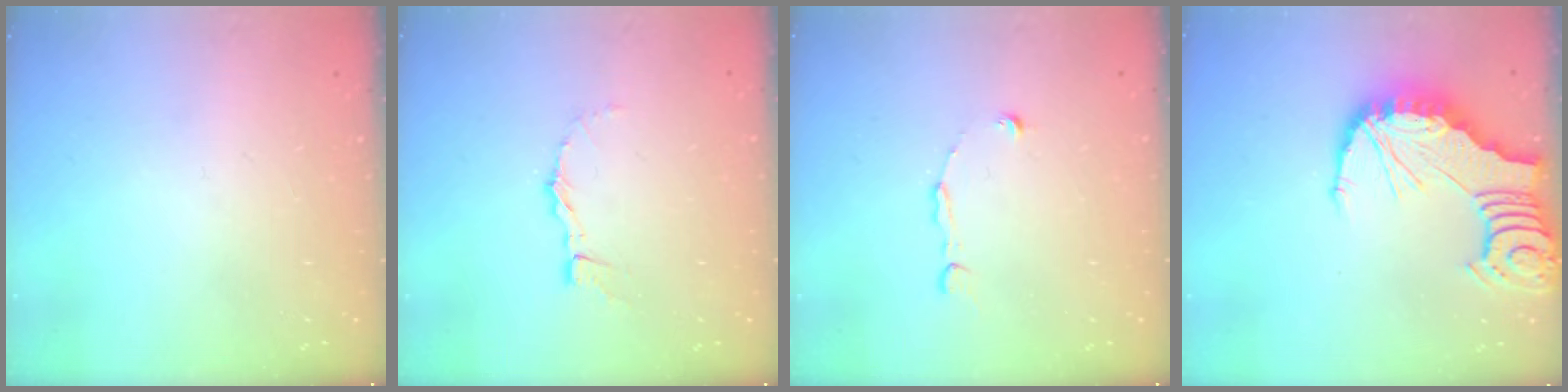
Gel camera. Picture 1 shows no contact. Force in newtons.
{"total": 1.6, "press": 1.6, "slide": 0.1}
{"total": 1.9, "press": 1.9, "slide": 0.2}
{"total": 7.8, "press": 7.7, "slide": 0.9}